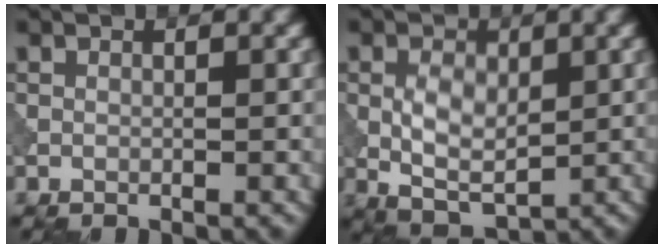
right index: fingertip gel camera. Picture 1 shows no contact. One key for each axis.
{"total": 3.8, "fx": 0.3, "fy": 2.3, "fz": 3.0, "tx": -0.056, "ty": 0.000, "tz": 0.008}